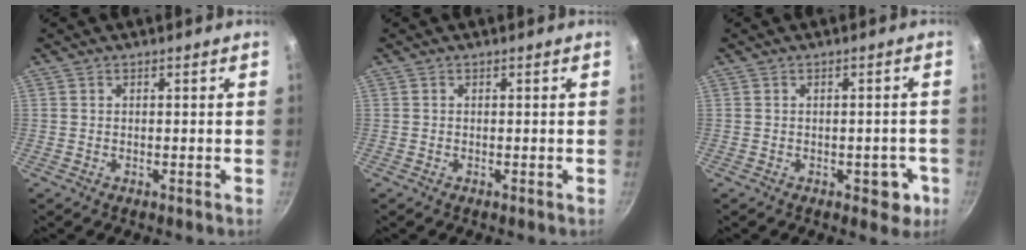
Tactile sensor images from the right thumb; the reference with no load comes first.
{"total": 0.0}
{"total": 4.7, "force": [-1.7, 2.8, 3.4], "torque": [-0.011, 0.015, -0.017]}